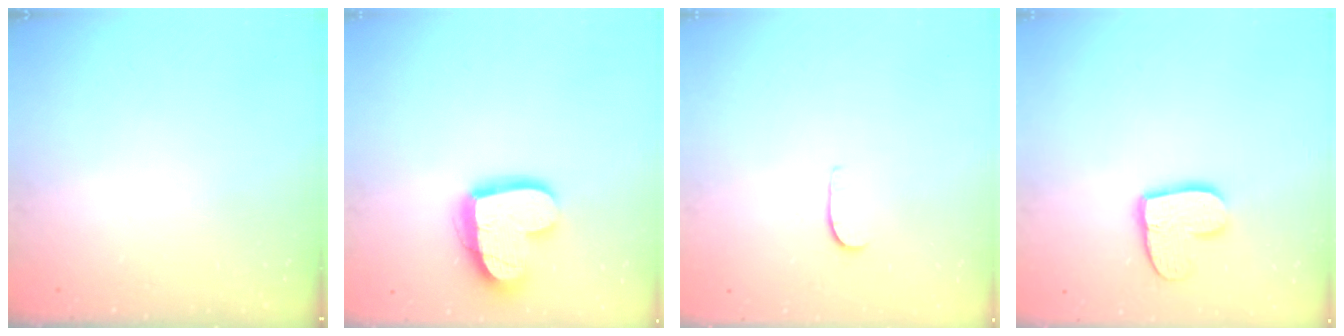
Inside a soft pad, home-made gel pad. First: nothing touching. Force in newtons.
{"total": 15.9, "press": 15.9, "slide": 1.2}
{"total": 4.2, "press": 4.2, "slide": 0.4}
{"total": 11.5, "press": 11.4, "slide": 0.9}